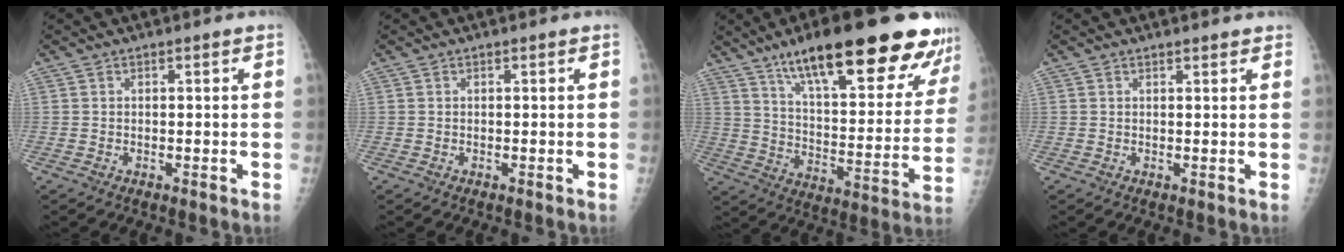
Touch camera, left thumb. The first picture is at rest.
{"total": 0.0}
{"total": 28.8, "force": [19.2, 7.5, 20.1], "torque": [-0.256, -0.054, 0.288]}
{"total": 1.5, "force": [1.4, 0.5, 0.6], "torque": [-0.002, -0.002, 0.016]}